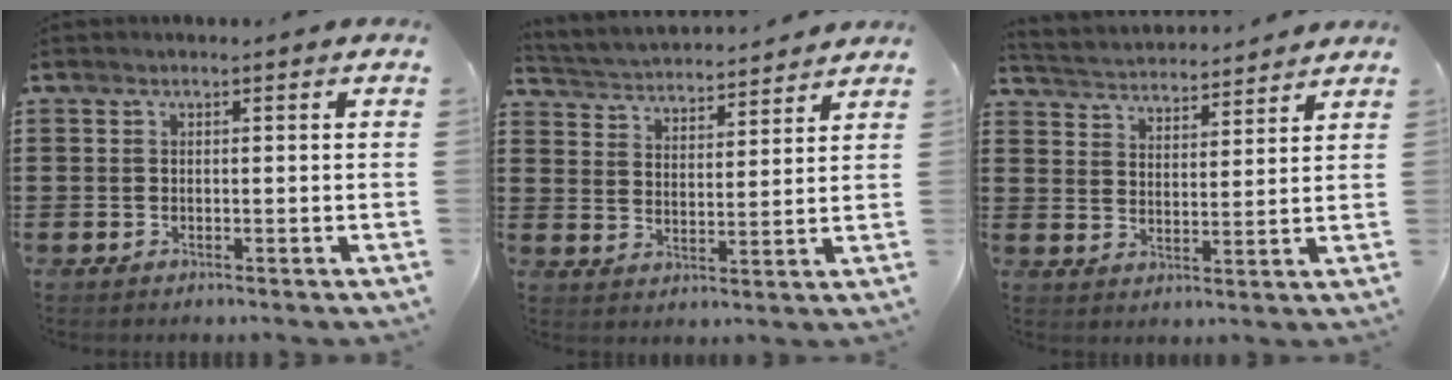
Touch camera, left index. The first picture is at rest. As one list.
[{"total": 3.5, "force": [3.5, 0.2, -0.1], "torque": [-0.020, -0.027, 0.056]}, {"total": 3.4, "force": [3.4, 0.1, -0.4], "torque": [-0.012, -0.026, 0.057]}]